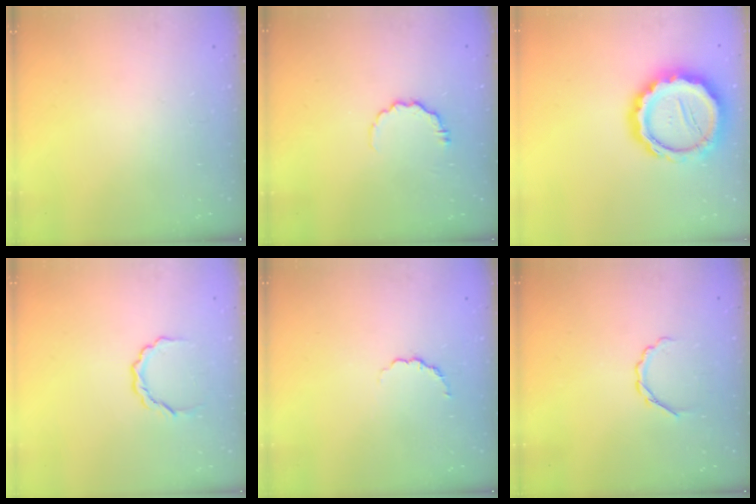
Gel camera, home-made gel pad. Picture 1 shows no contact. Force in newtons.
{"total": 5.5, "press": 5.3, "slide": 1.5}
{"total": 19.3, "press": 19.0, "slide": 3.3}
{"total": 3.7, "press": 3.7, "slide": 0.2}
{"total": 2.6, "press": 2.4, "slide": 1.0}
{"total": 3.0, "press": 2.8, "slide": 0.9}